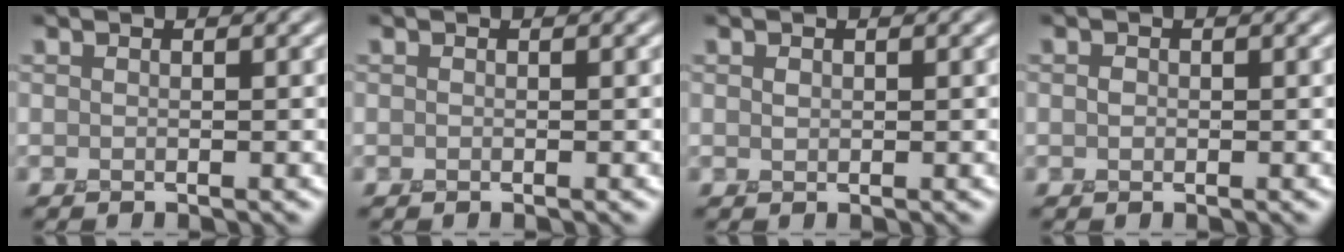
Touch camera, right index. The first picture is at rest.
{"total": 0.0}
{"total": 0.7, "force": [0.2, 0.5, 0.4], "torque": [-0.009, -0.001, 0.004]}
{"total": 0.7, "force": [-0.2, 0.6, 0.3], "torque": [-0.006, -0.001, -0.008]}